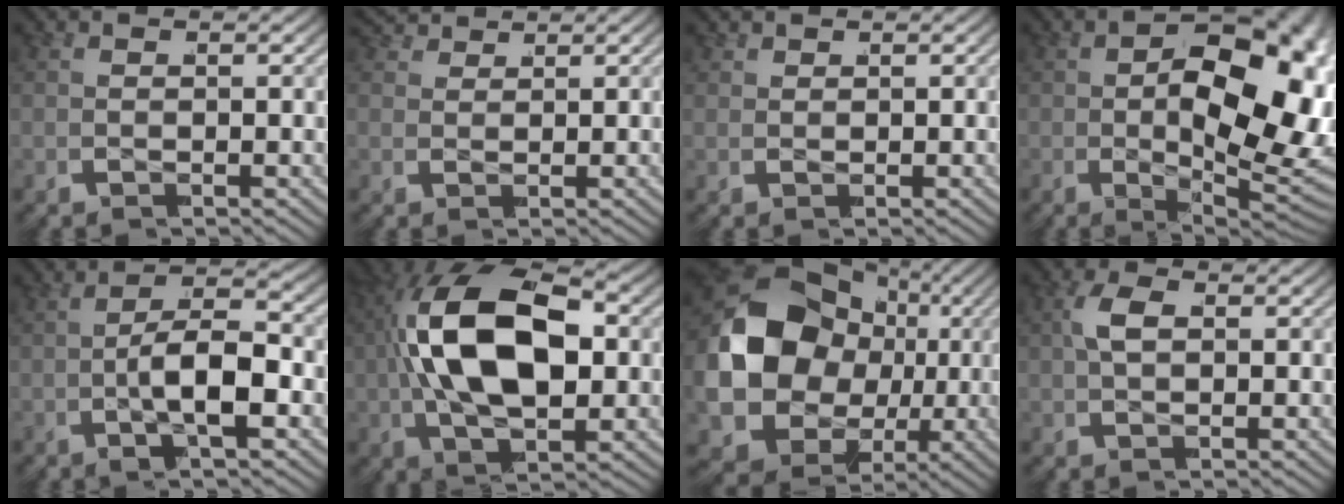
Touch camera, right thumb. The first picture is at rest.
{"total": 2.8, "force": [2.6, 0.7, 0.5], "torque": [-0.002, 0.005, 0.043]}
{"total": 0.8, "force": [0.7, 0.4, 0.0], "torque": [0.003, -0.003, 0.016]}
{"total": 18.3, "force": [-2.1, 10.5, 14.8], "torque": [-0.228, -0.048, -0.012]}
{"total": 6.9, "force": [-1.5, 3.0, 6.1], "torque": [-0.114, -0.003, -0.027]}
{"total": 14.1, "force": [0.2, 8.2, 11.4], "torque": [-0.248, -0.010, 0.005]}
{"total": 20.5, "force": [-0.7, 15.4, 13.4], "torque": [-0.308, -0.044, 0.003]}
{"total": 2.4, "force": [0.4, 1.3, 2.0], "torque": [-0.039, 0.009, 0.003]}